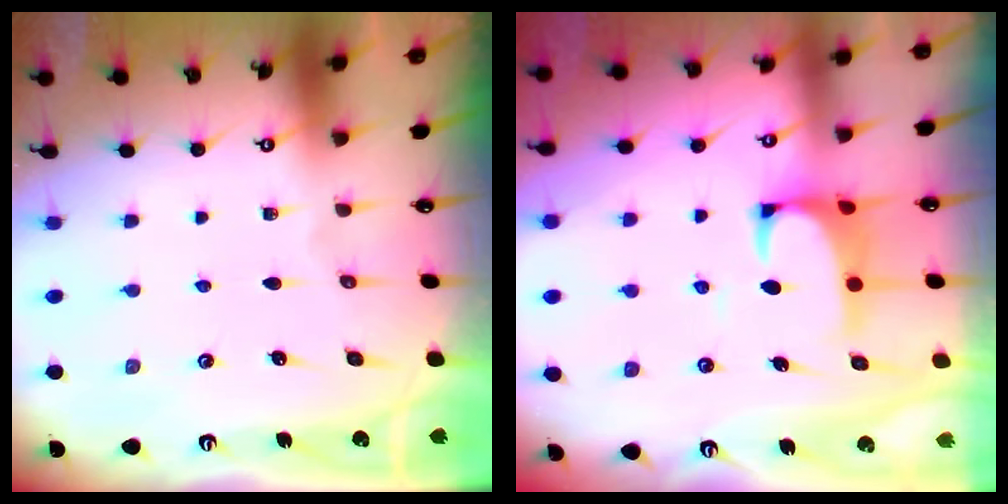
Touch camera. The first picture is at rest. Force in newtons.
{"total": 1.7, "press": 1.6, "slide": 0.7}